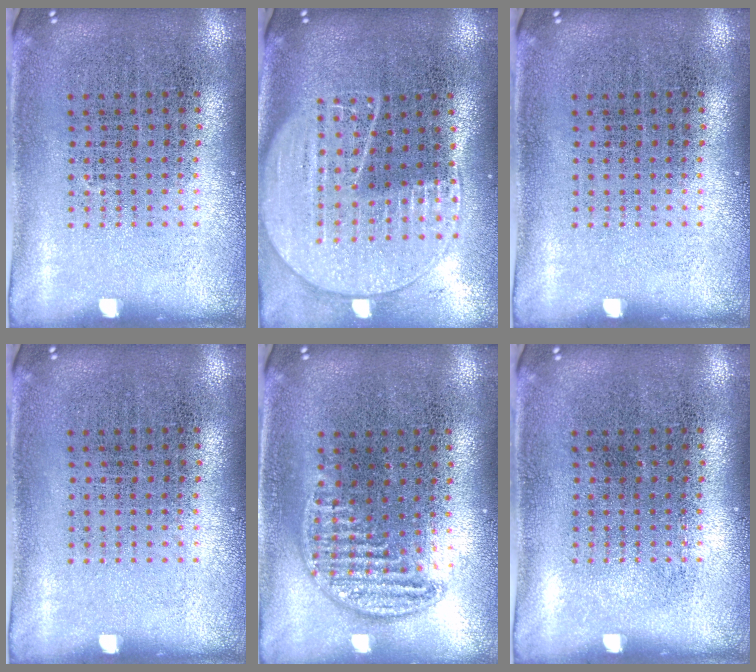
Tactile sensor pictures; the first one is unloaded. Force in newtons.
{"total": 2.0, "press": 1.8, "slide": 1.0}
{"total": 0.0}
{"total": 0.0}
{"total": 1.0, "press": 0.9, "slide": 0.1}
{"total": 0.0}